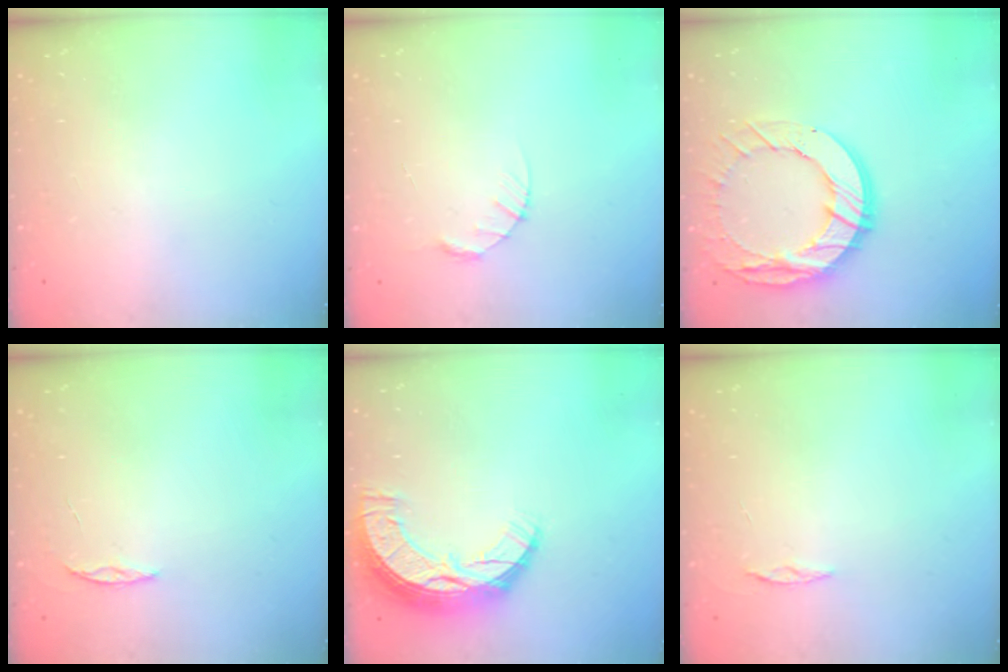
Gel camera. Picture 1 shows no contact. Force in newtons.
{"total": 3.4, "press": 3.4, "slide": 0.4}
{"total": 16.6, "press": 16.6, "slide": 1.5}
{"total": 2.4, "press": 2.4, "slide": 0.2}
{"total": 12.3, "press": 12.2, "slide": 0.9}
{"total": 3.1, "press": 3.1, "slide": 0.3}